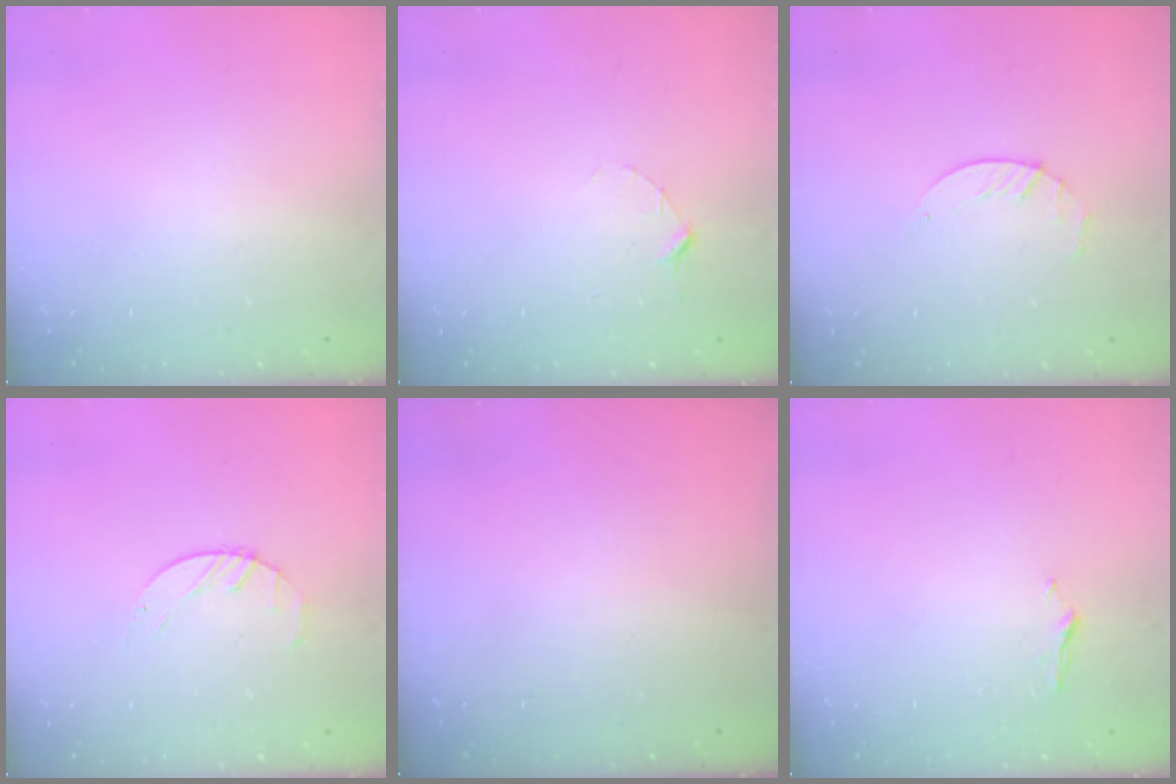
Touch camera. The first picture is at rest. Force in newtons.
{"total": 2.9, "press": 2.9, "slide": 0.3}
{"total": 2.9, "press": 2.9, "slide": 0.4}
{"total": 2.5, "press": 2.5, "slide": 0.4}
{"total": 0.0}
{"total": 3.7, "press": 3.7, "slide": 0.5}